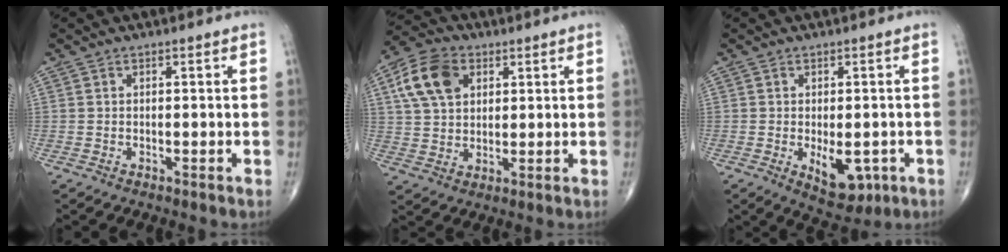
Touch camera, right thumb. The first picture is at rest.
{"total": 11.1, "force": [4.0, 7.5, 7.1], "torque": [-0.121, 0.002, 0.070]}
{"total": 7.4, "force": [-2.1, 4.0, 5.9], "torque": [-0.064, -0.006, -0.016]}